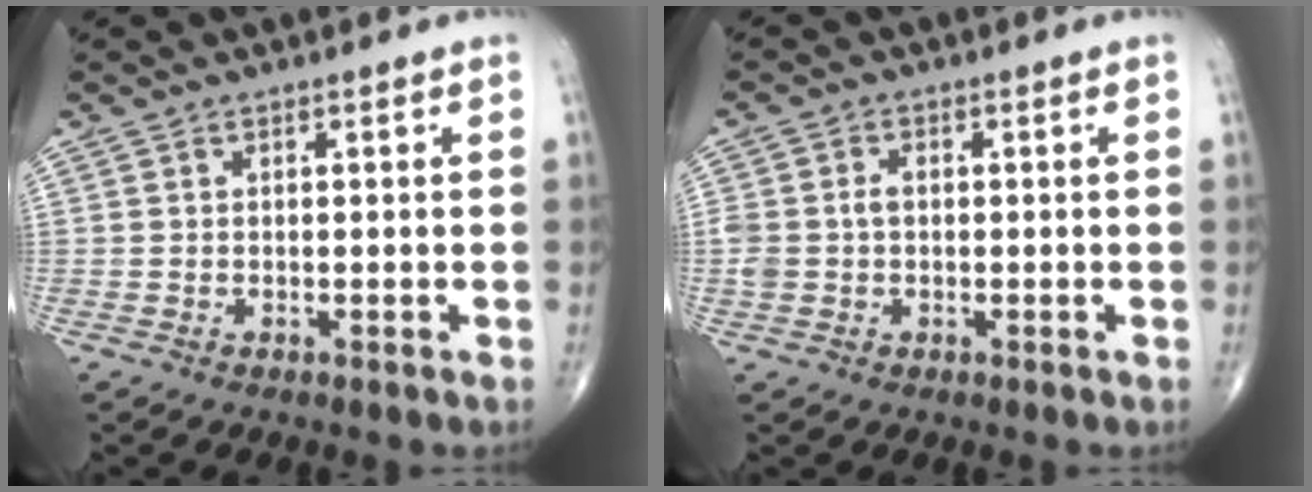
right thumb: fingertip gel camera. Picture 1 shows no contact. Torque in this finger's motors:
{"motor_torque": [0.94, 0.84, 0.84, 0.06, 0.04]}